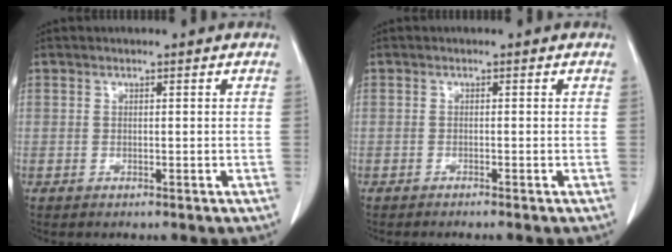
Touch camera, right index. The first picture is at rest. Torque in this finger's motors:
{"motor_torque": [0.03, -0.03, 0.00, 0.01]}